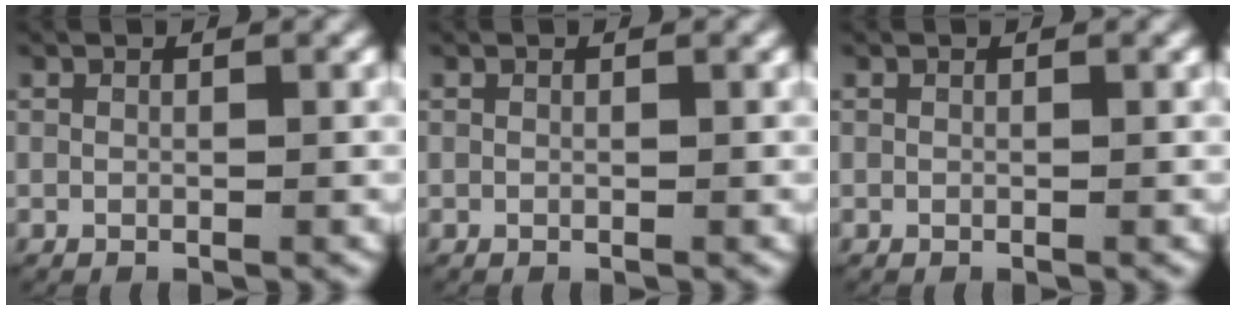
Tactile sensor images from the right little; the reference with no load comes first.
{"total": 0.0}
{"total": 0.0}